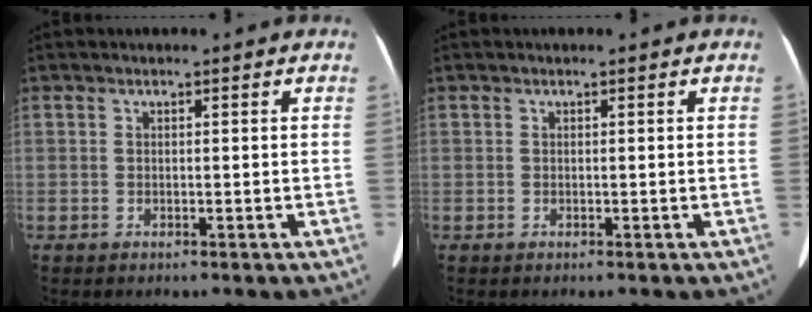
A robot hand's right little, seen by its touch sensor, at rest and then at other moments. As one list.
[{"total": 0.0}]